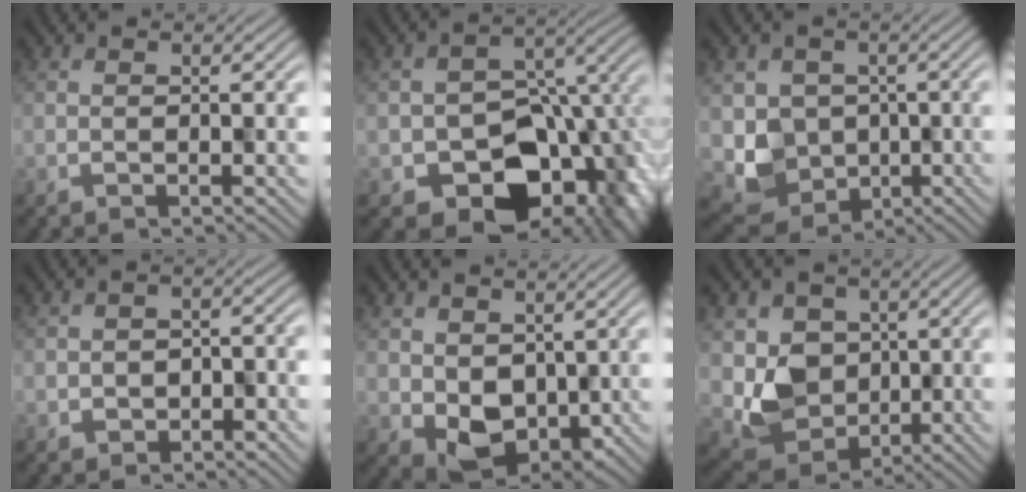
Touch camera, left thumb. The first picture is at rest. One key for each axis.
{"total": 13.8, "fx": -5.0, "fy": 10.5, "fz": 7.3, "tx": -0.083, "ty": -0.046, "tz": -0.063}
{"total": 5.5, "fx": -0.1, "fy": 5.5, "fz": 0.6, "tx": -0.019, "ty": -0.027, "tz": -0.009}
{"total": 2.1, "fx": -0.8, "fy": 1.9, "fz": -0.2, "tx": 0.010, "ty": -0.005, "tz": -0.020}
{"total": 5.7, "fx": 0.7, "fy": 4.7, "fz": 3.1, "tx": -0.073, "ty": -0.031, "tz": 0.021}
{"total": 5.6, "fx": 1.4, "fy": 5.3, "fz": 0.9, "tx": -0.031, "ty": -0.025, "tz": 0.021}